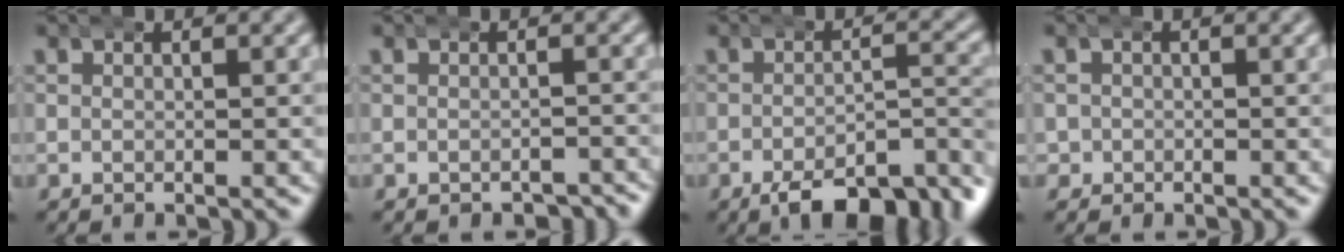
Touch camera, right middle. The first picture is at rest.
{"total": 1.7, "force": [-1.6, 0.5, 0.1], "torque": [0.009, 0.002, -0.029]}
{"total": 9.0, "force": [-6.8, 3.2, 5.0], "torque": [-0.049, -0.003, -0.104]}
{"total": 1.6, "force": [-0.9, 1.2, -0.5], "torque": [0.016, -0.004, -0.019]}